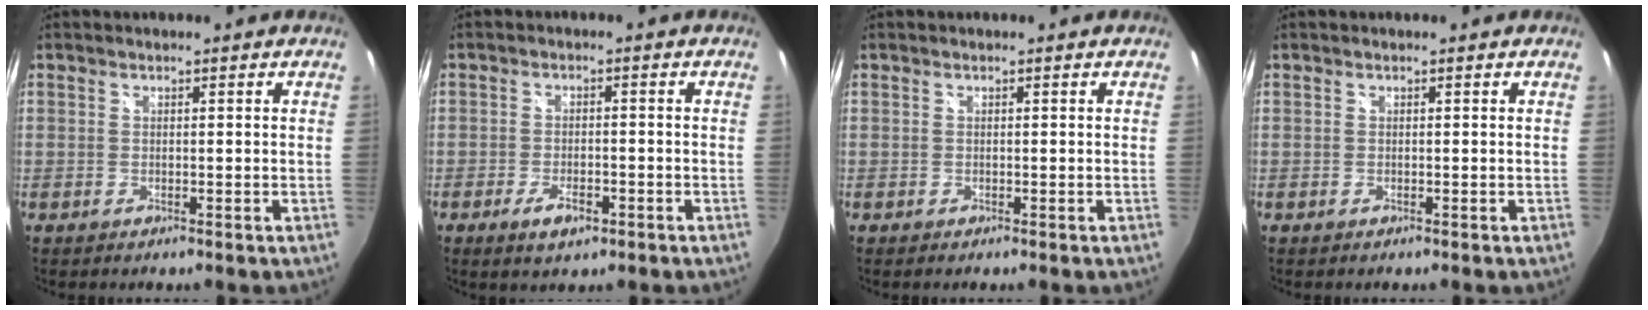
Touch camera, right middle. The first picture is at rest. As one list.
[{"total": 4.4, "force": [-2.4, 1.8, 3.3], "torque": [-0.073, -0.007, -0.040]}, {"total": 0.0}, {"total": 0.0}]